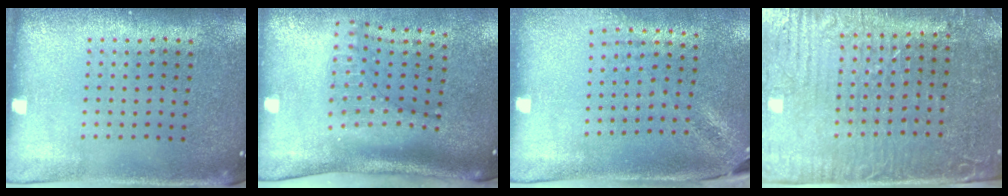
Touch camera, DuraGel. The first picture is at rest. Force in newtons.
{"total": 2.1, "press": 1.5, "slide": 1.5}
{"total": 1.9, "press": 1.5, "slide": 1.2}
{"total": 3.7, "press": 3.4, "slide": 1.4}